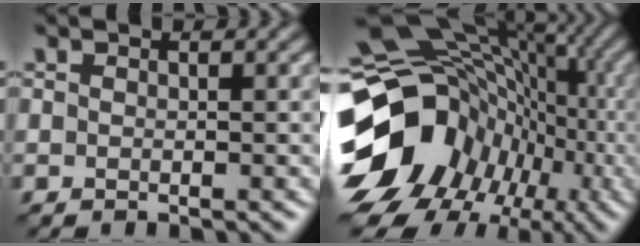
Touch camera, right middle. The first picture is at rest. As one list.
[{"total": 16.5, "force": [-4.9, 12.9, 9.2], "torque": [-0.185, -0.001, -0.063]}]